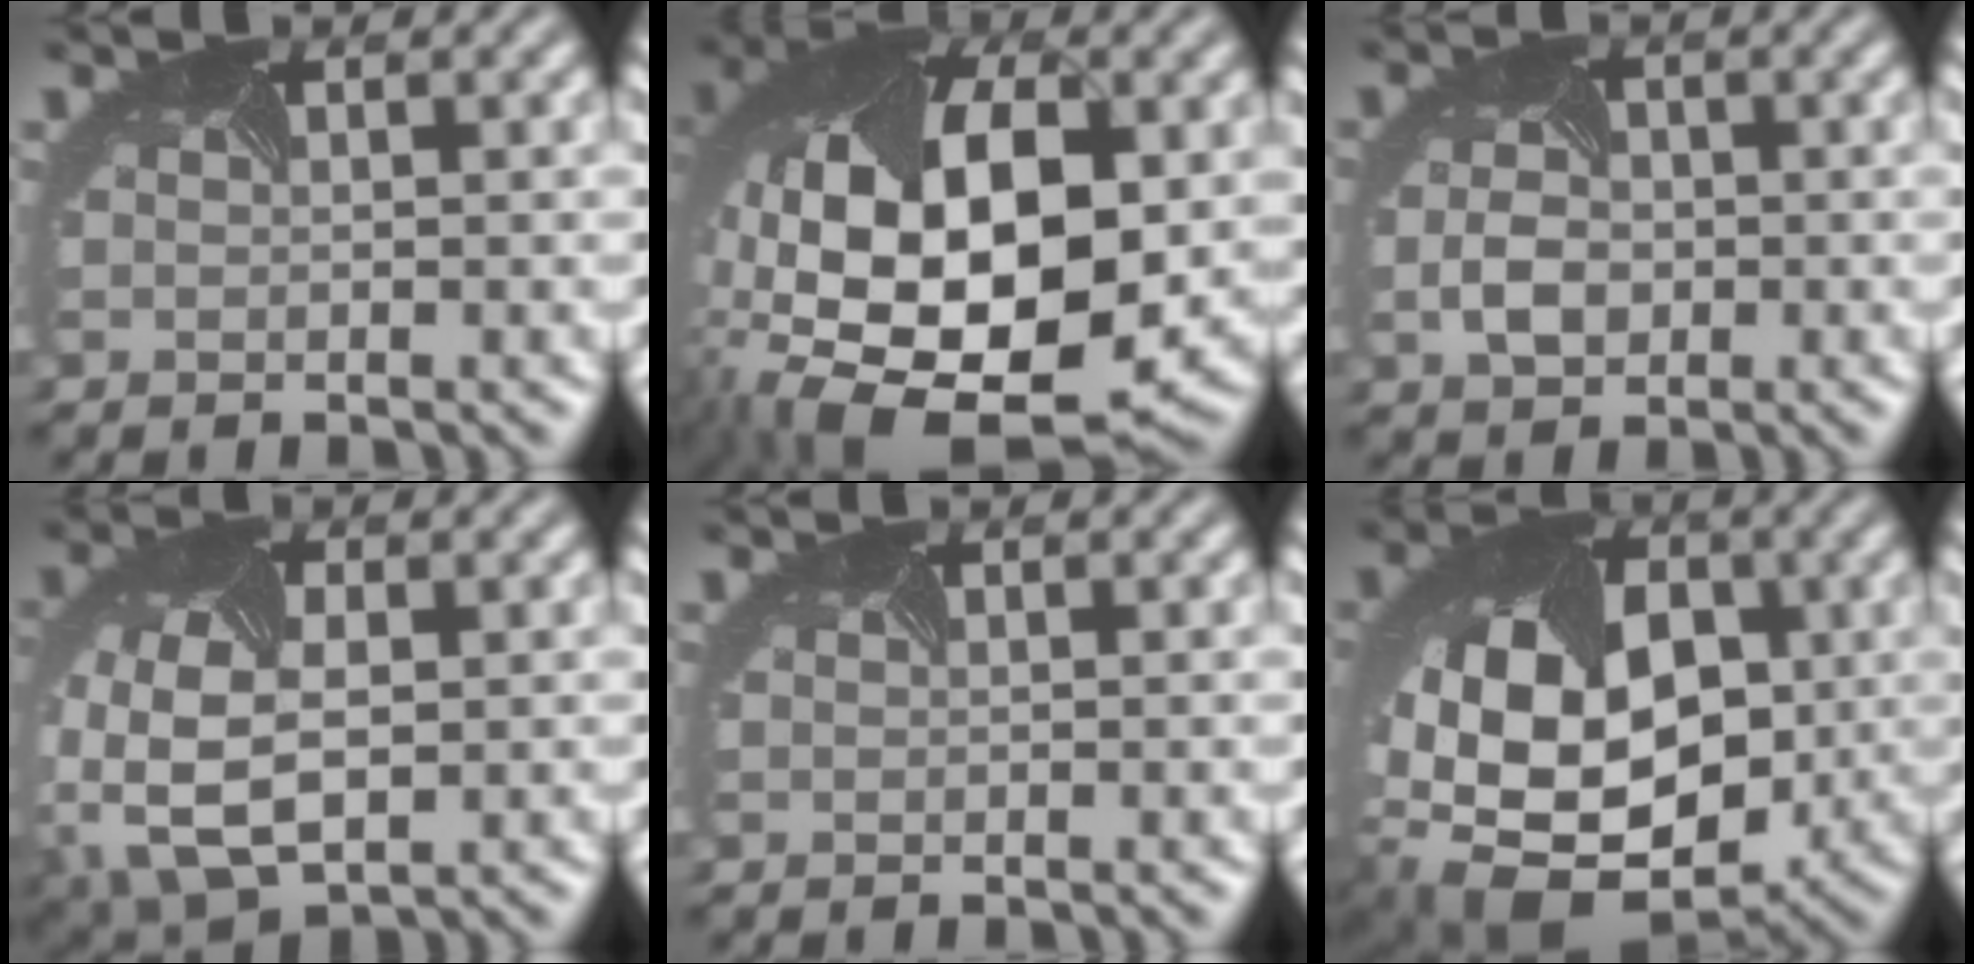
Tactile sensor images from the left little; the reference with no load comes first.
{"total": 18.2, "force": [-2.0, 11.0, 14.4], "torque": [-0.286, -0.050, 0.002]}
{"total": 2.5, "force": [-0.5, 1.9, 1.5], "torque": [-0.042, -0.003, -0.009]}
{"total": 8.3, "force": [-2.3, 5.4, 5.9], "torque": [-0.171, -0.040, -0.027]}
{"total": 0.0}
{"total": 15.3, "force": [-1.1, 11.4, 10.1], "torque": [-0.196, -0.030, 0.000]}